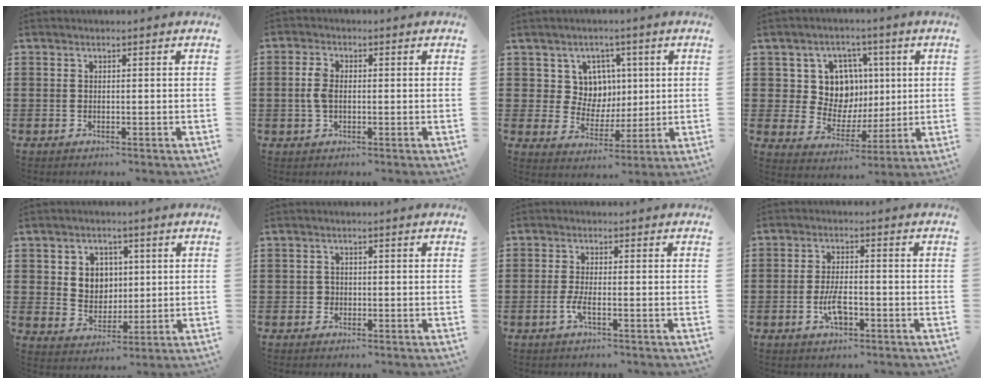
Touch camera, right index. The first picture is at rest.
{"total": 3.4, "force": [0.0, 2.0, 2.8], "torque": [-0.070, 0.002, -0.005]}
{"total": 7.2, "force": [2.1, 6.4, 2.5], "torque": [-0.063, 0.008, 0.038]}
{"total": 9.9, "force": [2.3, 8.7, 4.2], "torque": [-0.098, 0.007, 0.048]}
{"total": 5.1, "force": [1.4, 4.7, 1.5], "torque": [-0.035, 0.009, 0.021]}
{"total": 1.2, "force": [-0.3, 1.1, 0.4], "torque": [-0.009, 0.003, -0.007]}
{"total": 2.7, "force": [-1.1, 0.4, 2.5], "torque": [-0.065, -0.010, -0.026]}
{"total": 5.0, "force": [-1.6, 1.9, 4.4], "torque": [-0.095, -0.001, -0.032]}